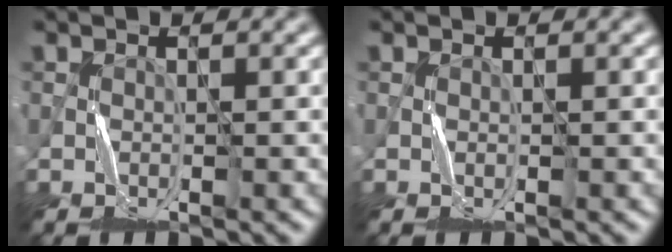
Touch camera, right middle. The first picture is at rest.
{"total": 0.0}